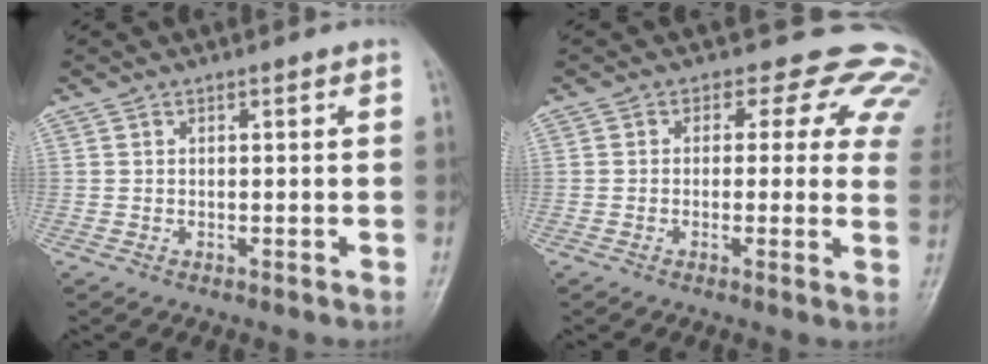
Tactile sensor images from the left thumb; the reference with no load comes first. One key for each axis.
{"total": 13.2, "fx": 7.9, "fy": 8.1, "fz": 6.7, "tx": -0.020, "ty": -0.014, "tz": 0.059}